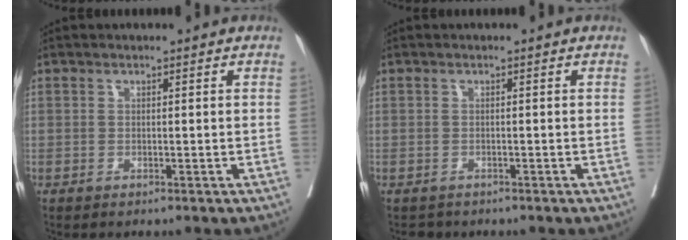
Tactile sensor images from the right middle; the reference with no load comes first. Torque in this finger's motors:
{"motor_torque": [-0.14, 0.04, -0.01, 0.01]}